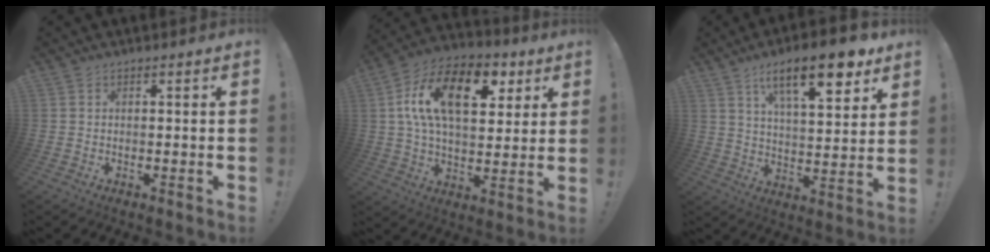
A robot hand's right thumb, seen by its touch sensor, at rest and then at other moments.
{"total": 19.8, "force": [6.6, 11.4, 14.8], "torque": [-0.236, -0.014, 0.109]}
{"total": 17.3, "force": [9.8, 5.4, 13.2], "torque": [-0.205, -0.044, 0.153]}